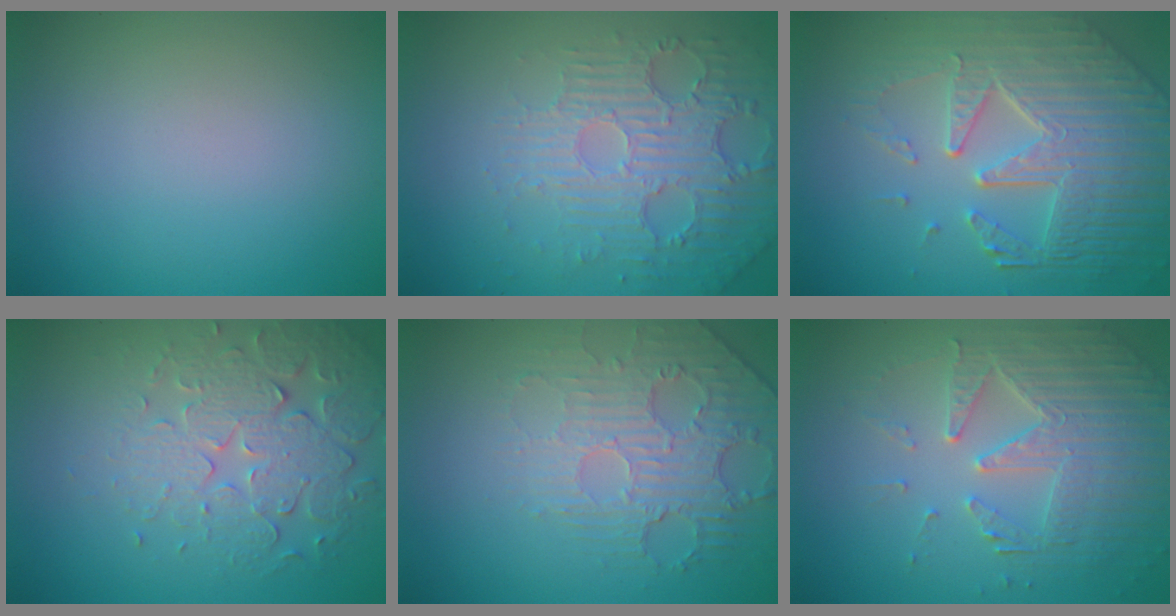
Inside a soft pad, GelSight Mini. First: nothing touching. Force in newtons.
{"total": 6.2, "press": 3.8, "slide": 4.9}
{"total": 8.6, "press": 5.9, "slide": 6.3}
{"total": 5.0, "press": 4.4, "slide": 2.5}
{"total": 2.9, "press": 2.4, "slide": 1.6}
{"total": 5.0, "press": 4.4, "slide": 2.4}